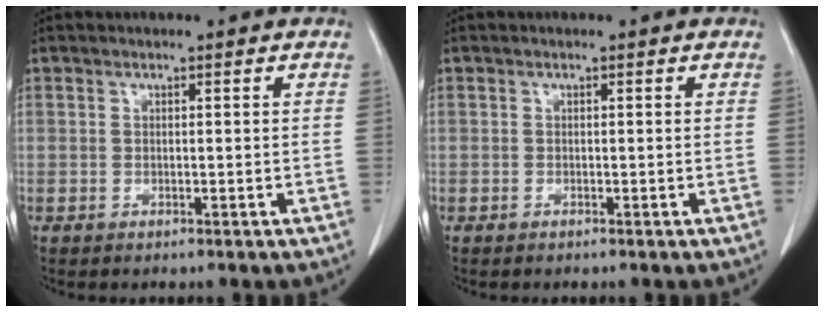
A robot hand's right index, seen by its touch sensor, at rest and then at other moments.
{"total": 0.0}